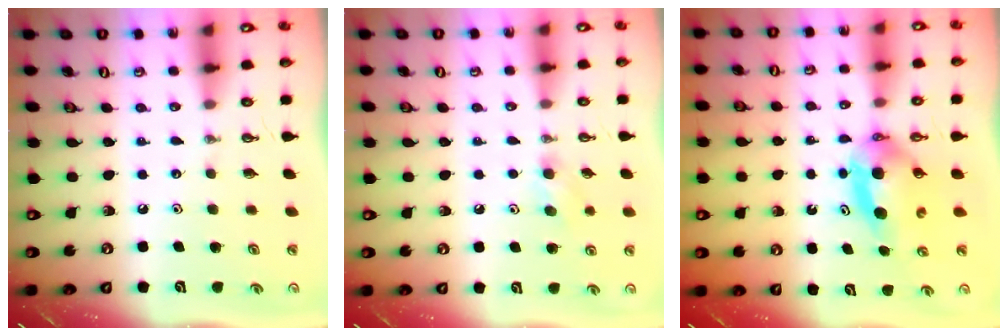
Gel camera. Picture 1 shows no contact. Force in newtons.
{"total": 6.8, "press": 6.4, "slide": 2.5}
{"total": 7.4, "press": 5.2, "slide": 5.2}